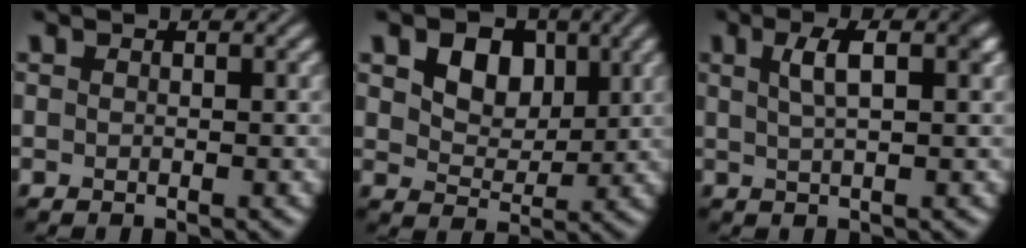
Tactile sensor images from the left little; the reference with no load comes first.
{"total": 5.2, "force": [2.1, 3.6, 3.1], "torque": [-0.063, -0.007, 0.027]}
{"total": 3.7, "force": [1.2, 1.2, 3.2], "torque": [-0.048, 0.010, 0.019]}